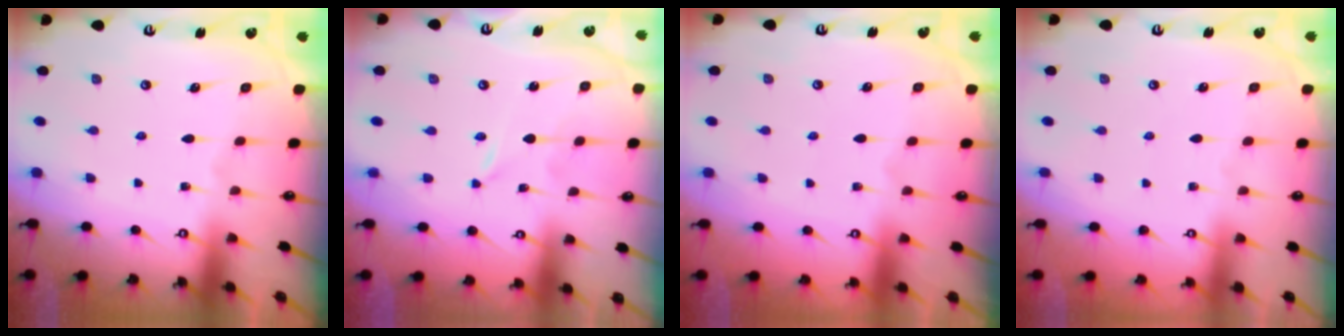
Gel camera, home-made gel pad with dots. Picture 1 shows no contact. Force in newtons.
{"total": 0.0}
{"total": 0.5, "press": 0.5, "slide": 0.1}
{"total": 0.0}